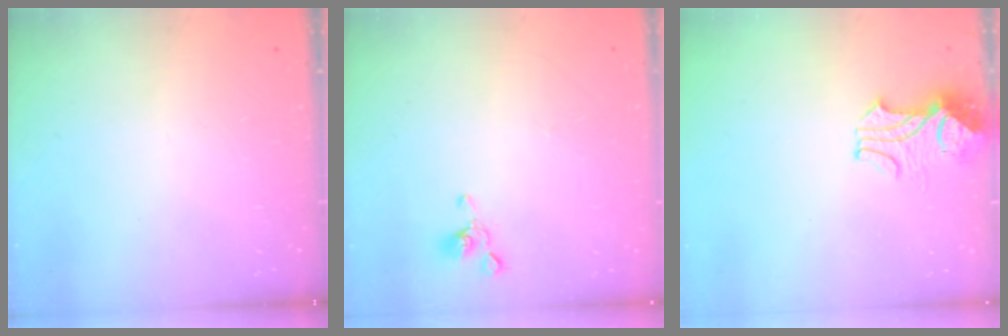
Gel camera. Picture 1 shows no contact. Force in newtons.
{"total": 2.2, "press": 2.0, "slide": 0.8}
{"total": 2.1, "press": 2.0, "slide": 0.7}